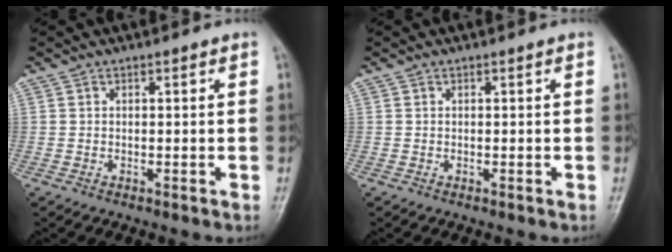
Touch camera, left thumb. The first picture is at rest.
{"total": 0.0}